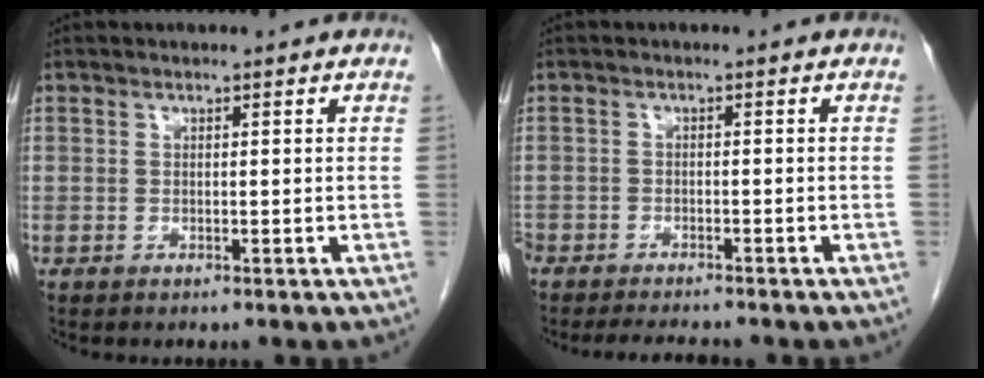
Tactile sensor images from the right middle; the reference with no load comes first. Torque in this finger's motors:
{"motor_torque": [0.13, -0.10, 0.08, 0.09]}